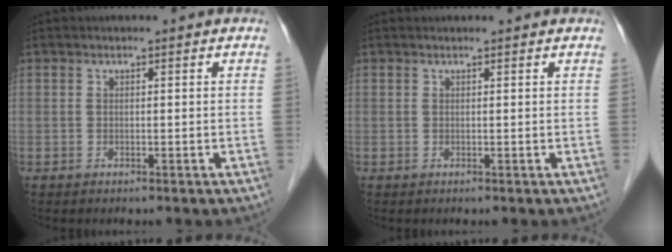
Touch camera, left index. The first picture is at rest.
{"total": 1.5, "force": [1.4, 0.1, 0.3], "torque": [-0.012, 0.013, 0.016]}